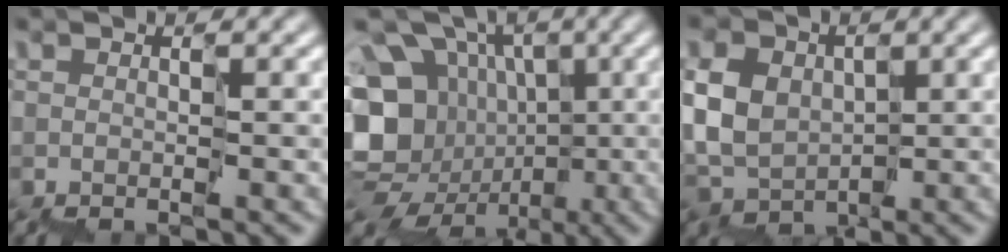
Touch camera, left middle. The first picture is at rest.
{"total": 10.8, "force": [0.1, 9.4, 5.4], "torque": [-0.104, 0.010, -0.004]}
{"total": 5.1, "force": [0.7, 4.3, 2.6], "torque": [-0.051, 0.020, -0.003]}